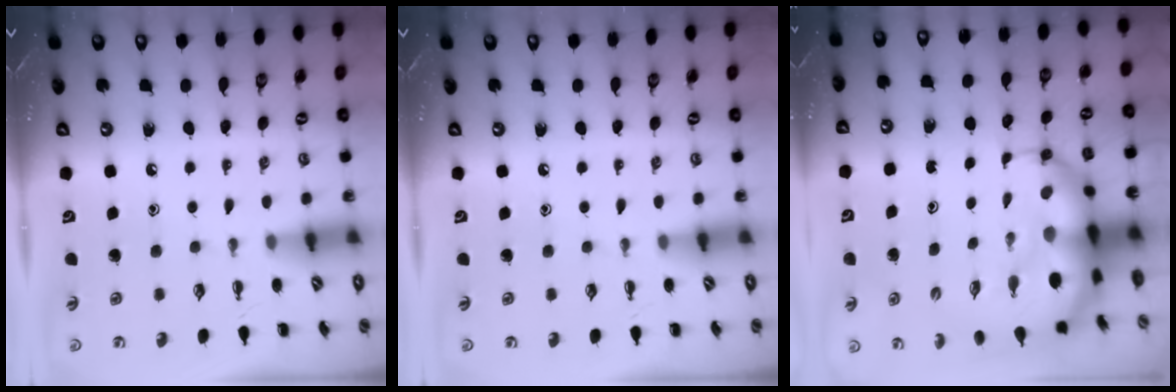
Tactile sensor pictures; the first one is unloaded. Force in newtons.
{"total": 0.0}
{"total": 11.8, "press": 11.3, "slide": 3.3}